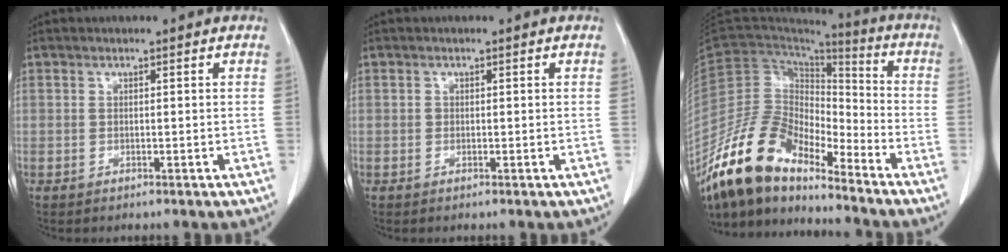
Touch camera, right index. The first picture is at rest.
{"total": 0.6, "force": [-0.1, 0.6, 0.3], "torque": [-0.005, 0.008, 0.000]}
{"total": 16.4, "force": [-13.7, 6.3, 6.6], "torque": [-0.134, 0.035, -0.259]}